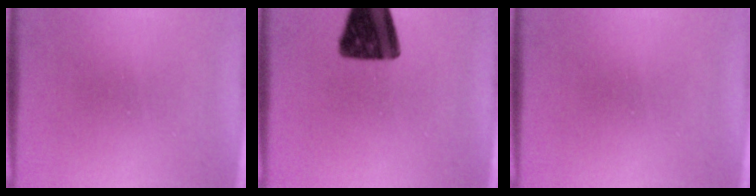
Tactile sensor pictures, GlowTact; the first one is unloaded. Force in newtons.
{"total": 14.5}
{"total": 0.0}